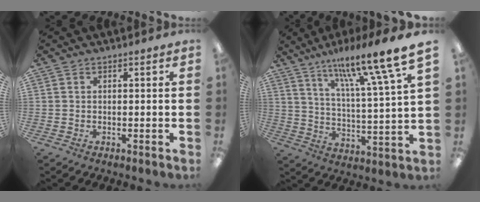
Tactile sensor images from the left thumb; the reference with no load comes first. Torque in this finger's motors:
{"motor_torque": [0.93, -0.08, 1.66, -1.11, 0.19]}